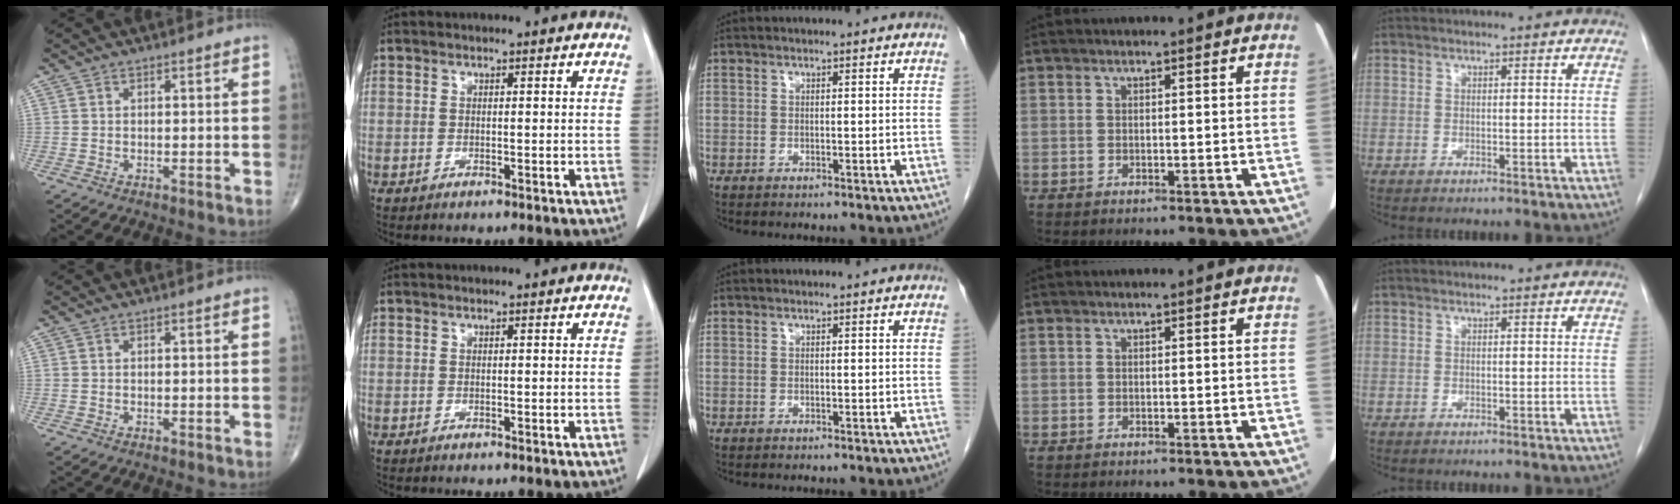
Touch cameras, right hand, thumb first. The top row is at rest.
{}